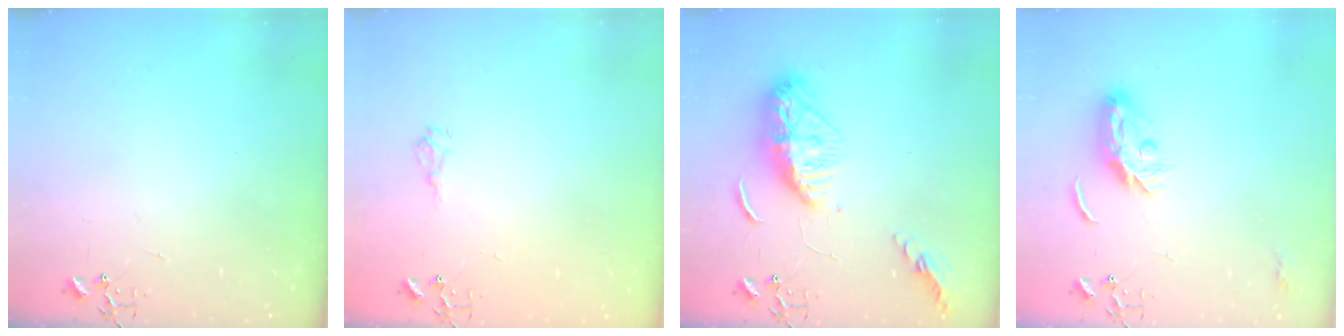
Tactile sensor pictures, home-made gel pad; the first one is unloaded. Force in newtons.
{"total": 6.6, "press": 6.5, "slide": 0.9}
{"total": 13.0, "press": 13.0, "slide": 1.2}
{"total": 7.7, "press": 7.7, "slide": 0.2}